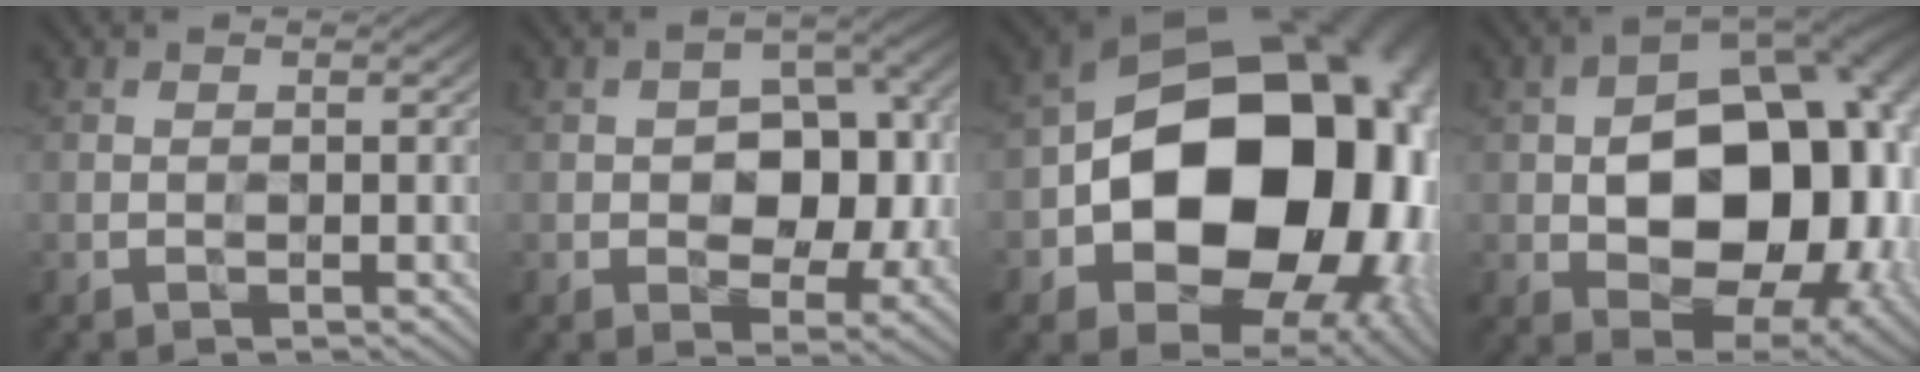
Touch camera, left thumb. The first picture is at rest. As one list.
[{"total": 9.0, "force": [-0.5, 6.4, 6.3], "torque": [-0.078, 0.005, -0.007]}, {"total": 19.7, "force": [-1.3, 15.2, 12.5], "torque": [-0.199, -0.039, 0.005]}, {"total": 18.3, "force": [-1.0, 12.5, 13.4], "torque": [-0.177, -0.019, 0.007]}]